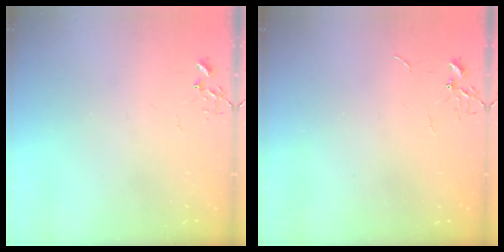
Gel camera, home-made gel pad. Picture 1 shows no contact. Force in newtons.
{"total": 0.6, "press": 0.6, "slide": 0.1}